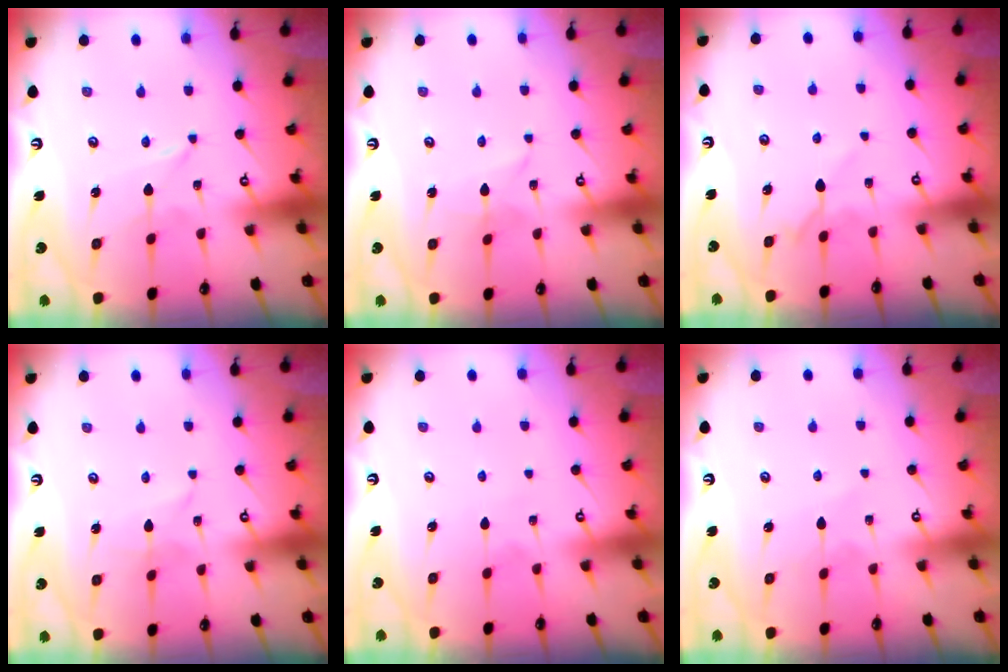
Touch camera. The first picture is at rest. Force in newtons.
{"total": 2.1, "press": 2.1, "slide": 0.3}
{"total": 5.8, "press": 5.8, "slide": 0.7}
{"total": 1.9, "press": 1.9, "slide": 0.2}
{"total": 3.9, "press": 3.8, "slide": 0.4}
{"total": 3.9, "press": 3.8, "slide": 0.5}